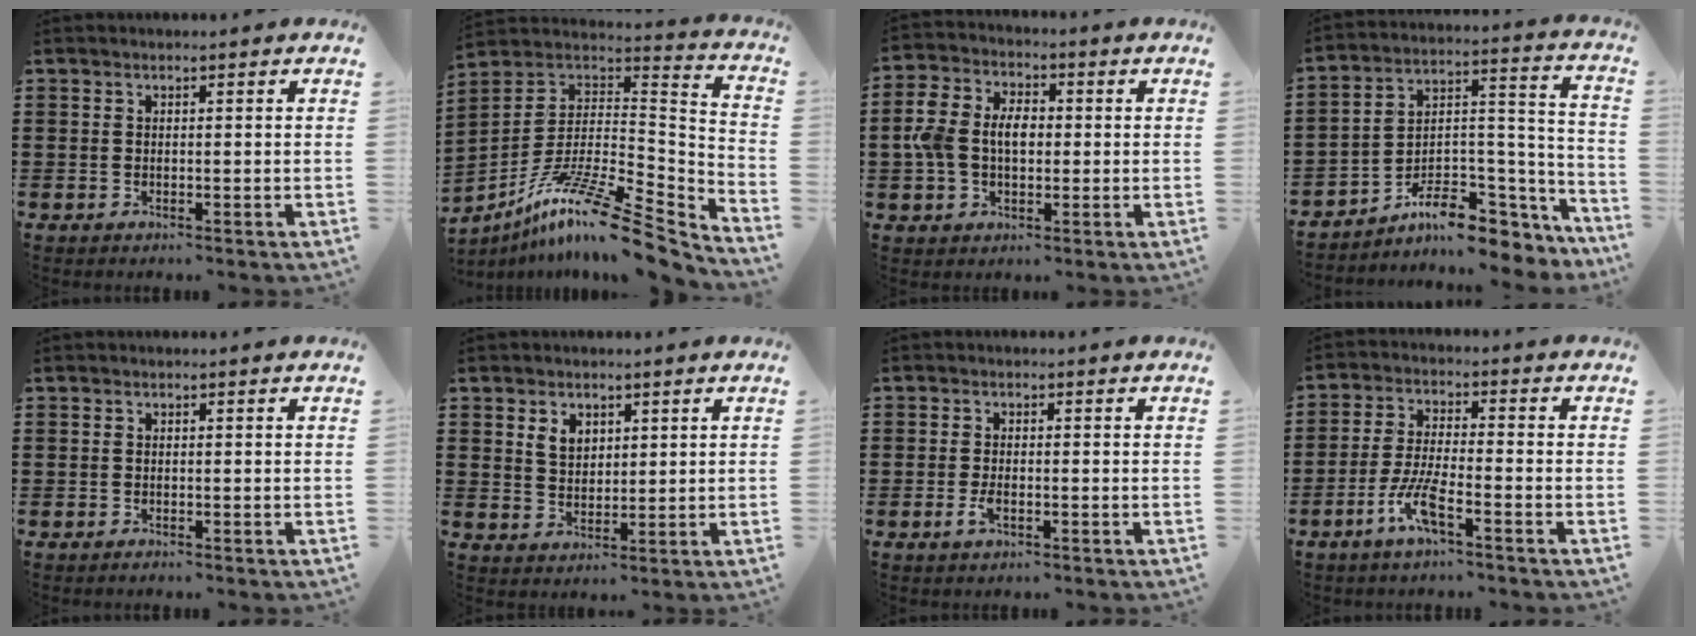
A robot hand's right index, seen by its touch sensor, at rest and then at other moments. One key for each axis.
{"total": 14.6, "fx": -9.8, "fy": 2.6, "fz": 10.5, "tx": -0.191, "ty": 0.009, "tz": -0.179}
{"total": 6.7, "fx": -0.3, "fy": 4.6, "fz": 4.9, "tx": -0.127, "ty": 0.005, "tz": -0.015}
{"total": 7.9, "fx": -5.6, "fy": 4.1, "fz": 3.8, "tx": -0.064, "ty": 0.005, "tz": -0.098}
{"total": 0.0}
{"total": 3.4, "fx": 1.8, "fy": 2.3, "fz": 1.7, "tx": -0.042, "ty": 0.008, "tz": 0.033}
{"total": 2.2, "fx": -0.8, "fy": 0.8, "fz": 1.9, "tx": -0.043, "ty": -0.005, "tz": -0.017}
{"total": 6.6, "fx": -3.8, "fy": 1.1, "fz": 5.3, "tx": -0.127, "ty": -0.012, "tz": -0.075}